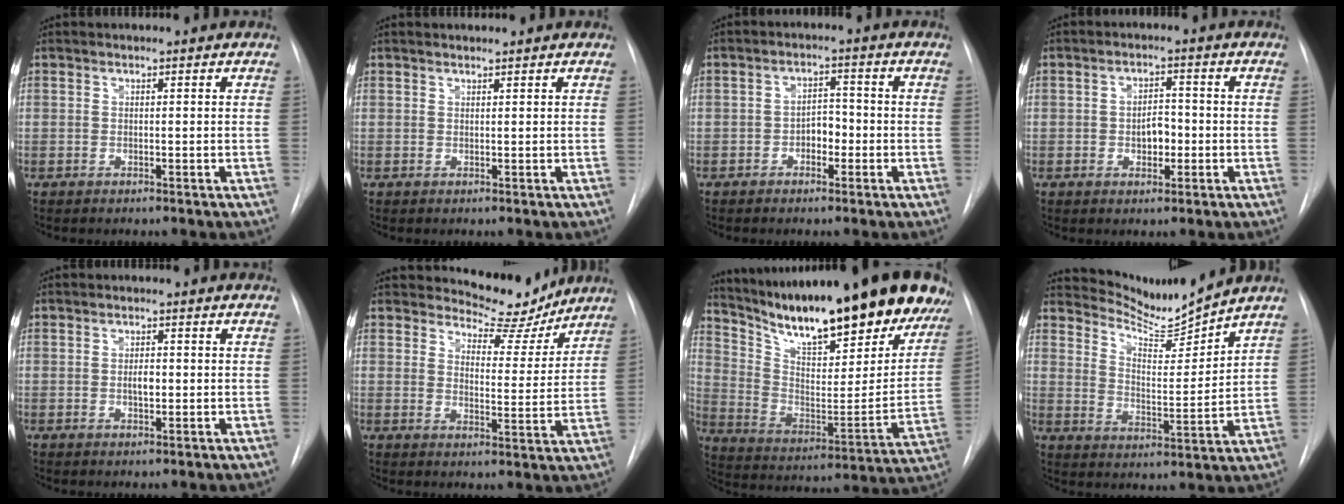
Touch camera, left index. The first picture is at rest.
{"total": 1.3, "force": [1.3, 0.0, 0.4], "torque": [-0.006, 0.010, 0.025]}
{"total": 3.1, "force": [-1.2, 1.9, 2.2], "torque": [-0.027, 0.010, -0.021]}
{"total": 3.7, "force": [-0.7, 2.2, 2.8], "torque": [-0.039, 0.007, -0.008]}
{"total": 1.9, "force": [-0.1, 0.9, 1.7], "torque": [-0.031, 0.001, 0.000]}
{"total": 8.7, "force": [8.2, 2.6, 1.0], "torque": [-0.009, -0.020, 0.110]}
{"total": 30.3, "force": [23.7, 6.4, 17.7], "torque": [-0.271, -0.050, 0.332]}
{"total": 8.1, "force": [8.0, -1.1, 0.1], "torque": [-0.014, -0.026, 0.147]}